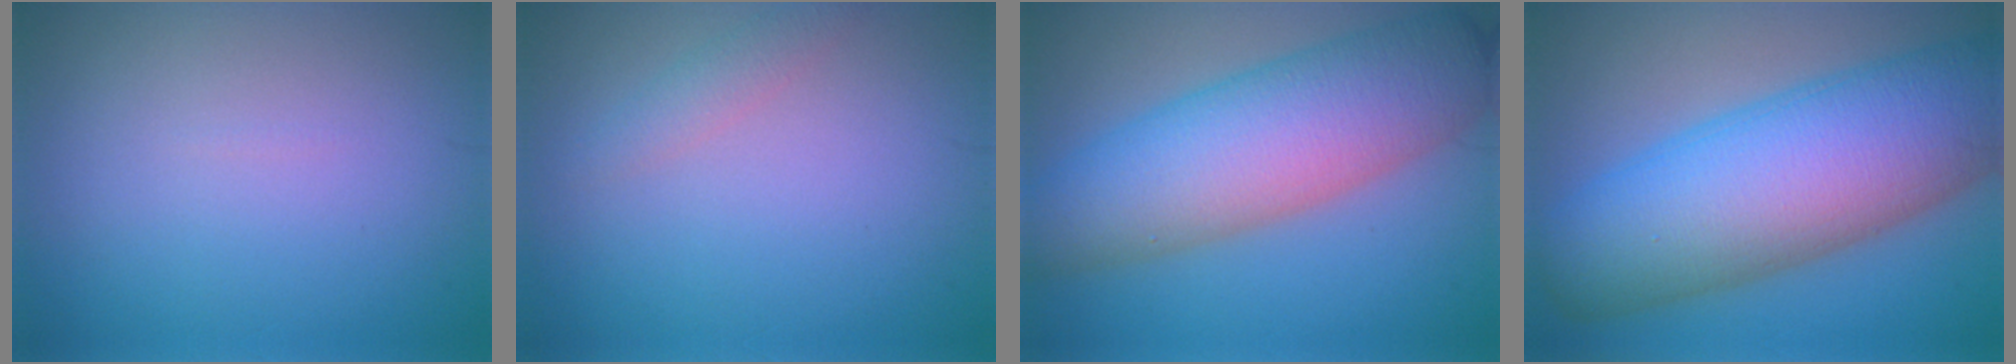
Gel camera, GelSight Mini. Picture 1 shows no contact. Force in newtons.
{"total": 1.4, "press": 1.4, "slide": 0.0}
{"total": 10.1, "press": 10.1, "slide": 0.4}
{"total": 13.8, "press": 13.8, "slide": 0.2}